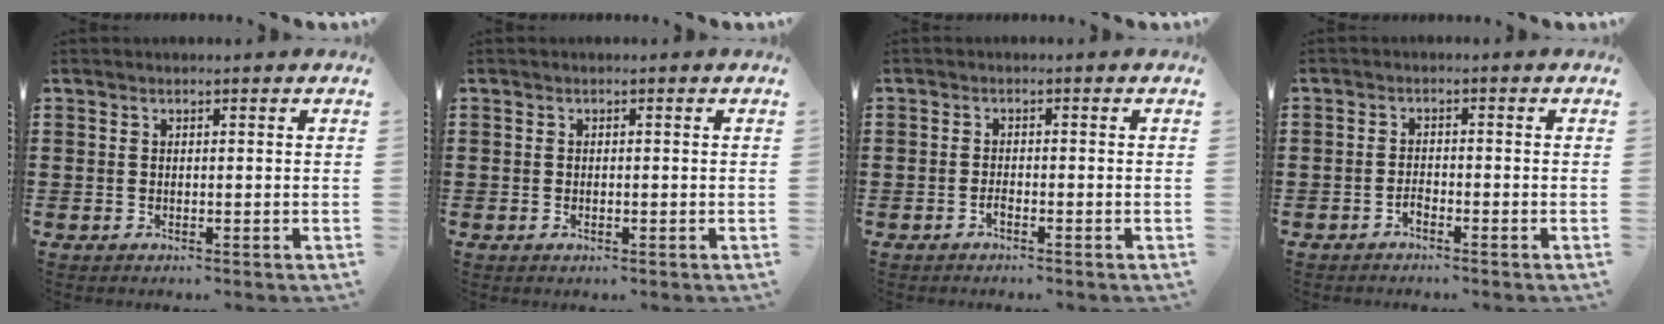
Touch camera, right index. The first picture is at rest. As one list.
[{"total": 0.7, "force": [-0.2, 0.3, 0.6], "torque": [-0.012, -0.002, -0.003]}, {"total": 1.2, "force": [-0.9, 0.3, 0.7], "torque": [-0.017, -0.005, -0.015]}, {"total": 1.5, "force": [-1.3, 0.5, 0.6], "torque": [-0.015, -0.002, -0.025]}]